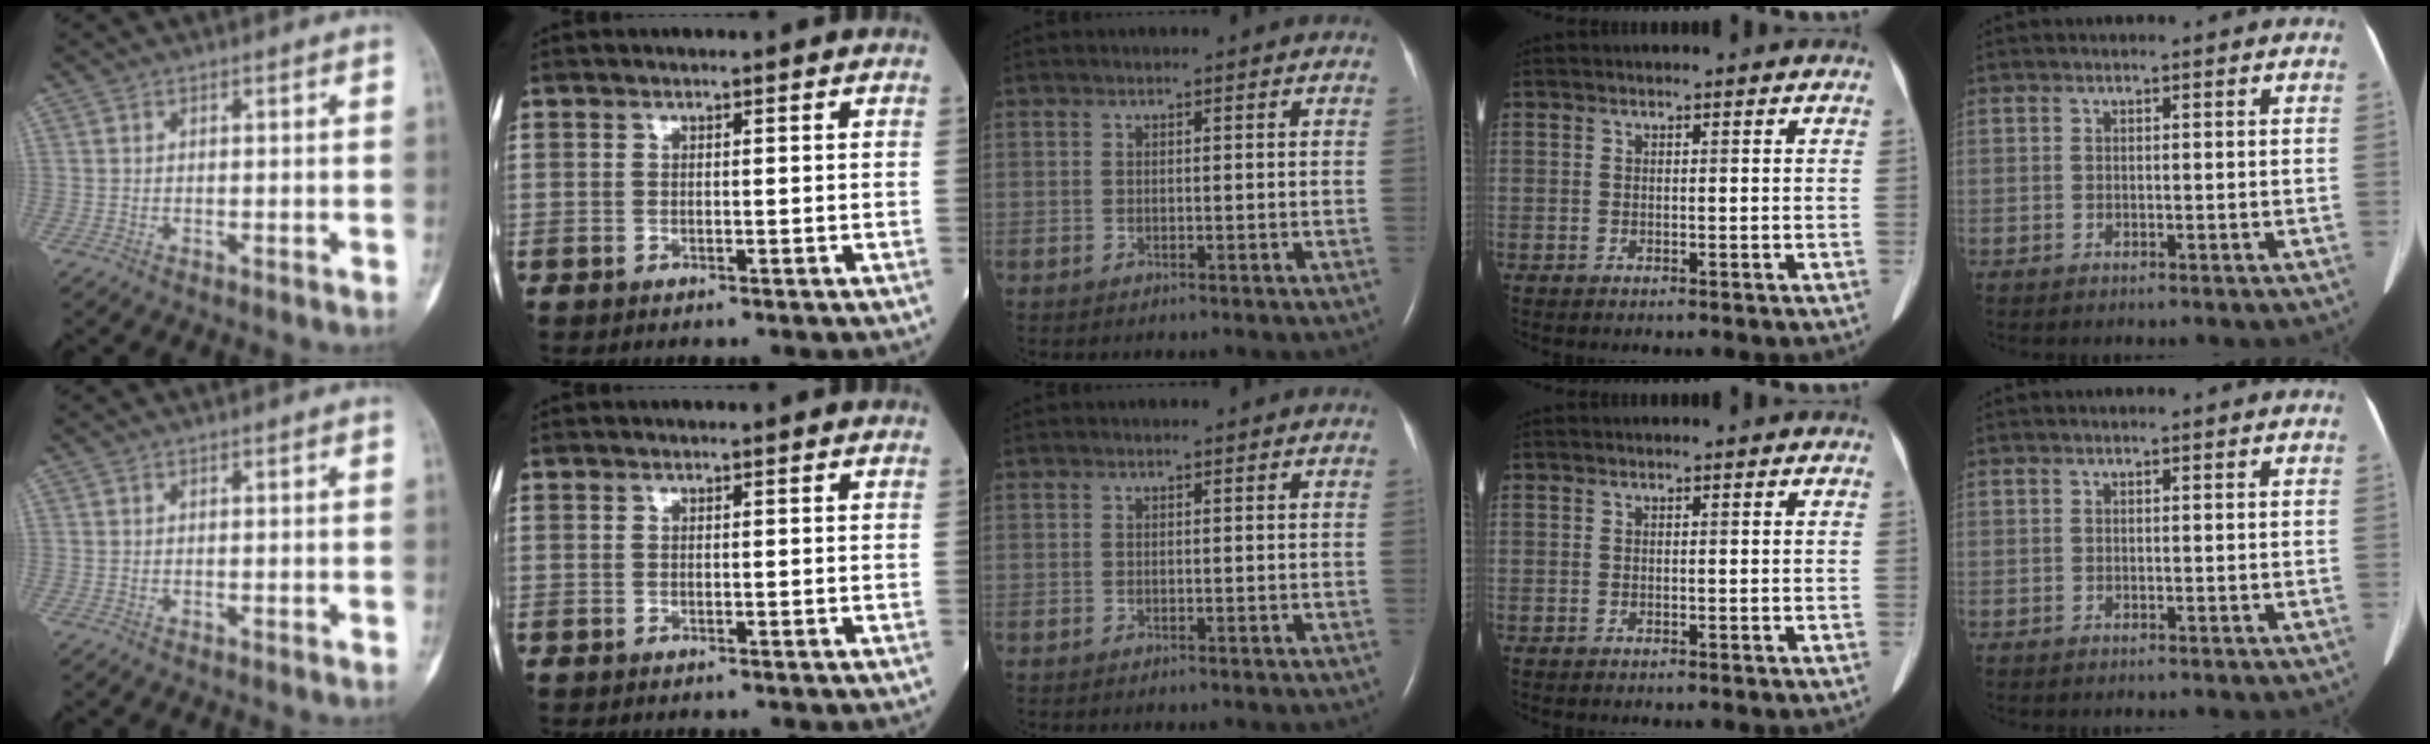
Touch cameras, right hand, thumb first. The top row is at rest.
{}